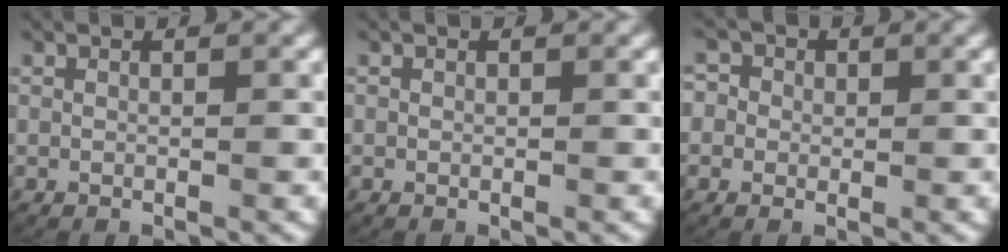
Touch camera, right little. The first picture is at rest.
{"total": 0.0}
{"total": 3.3, "force": [0.4, 3.2, 0.8], "torque": [-0.024, 0.005, -0.004]}